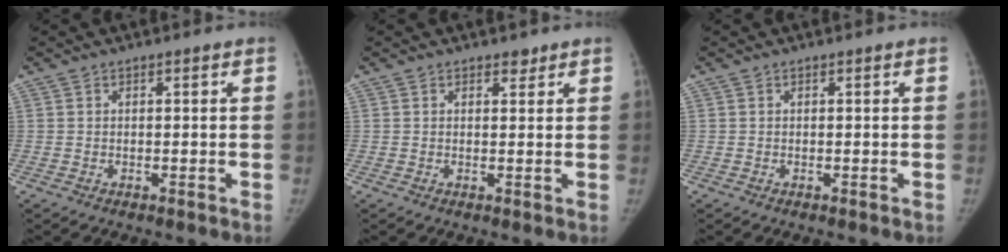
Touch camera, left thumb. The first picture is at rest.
{"total": 1.3, "force": [1.0, 0.8, 0.4], "torque": [0.008, -0.006, 0.014]}
{"total": 0.0}